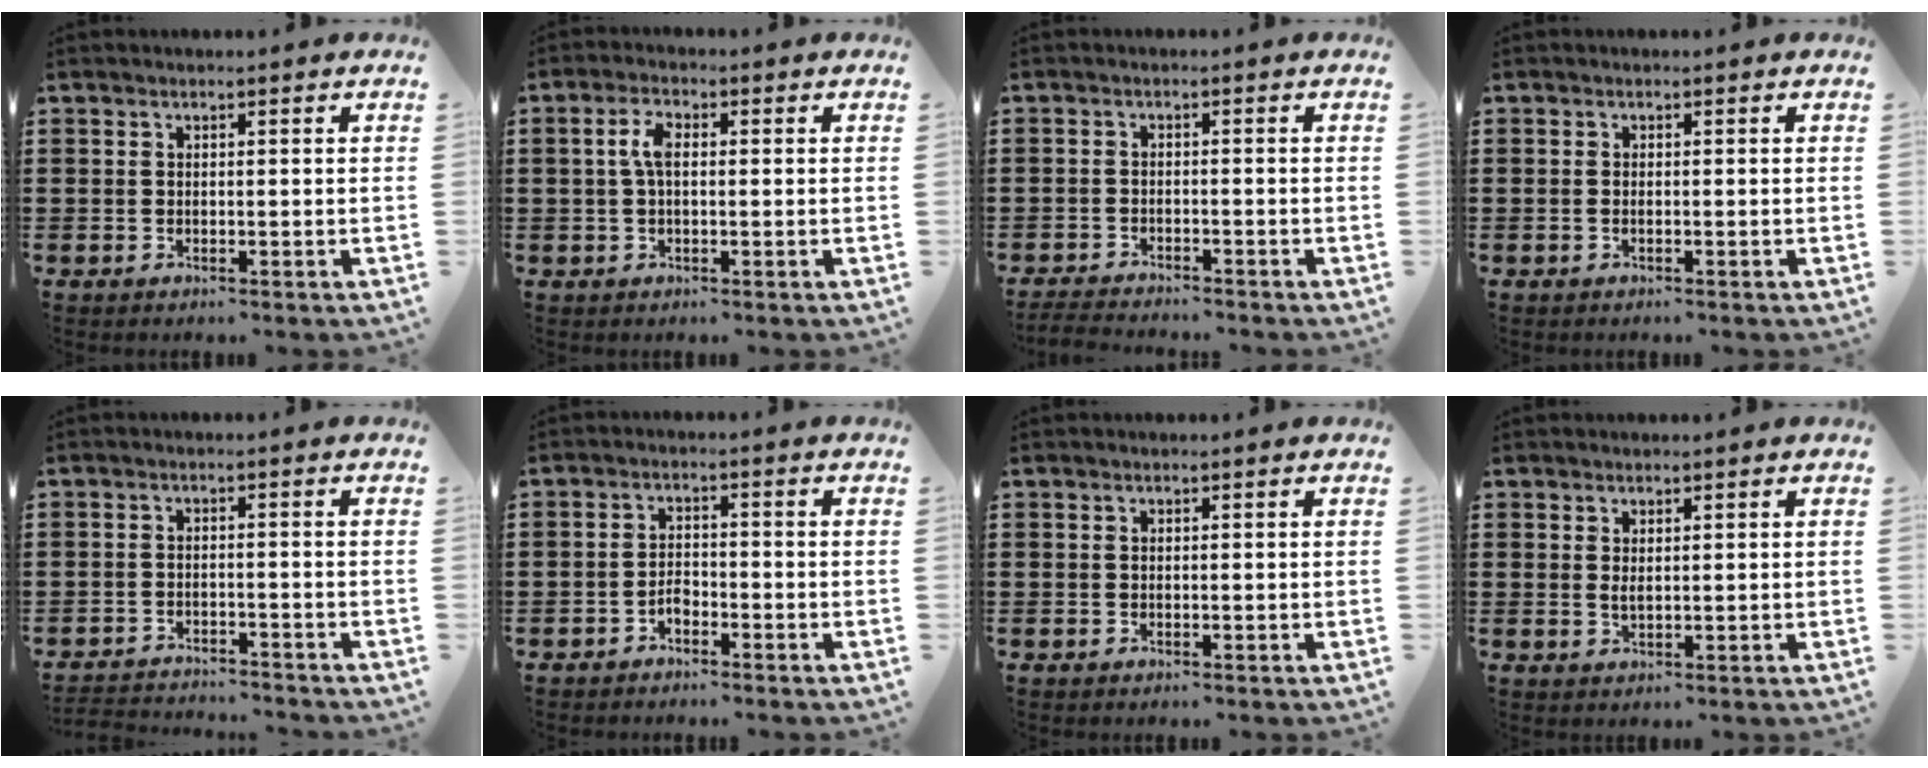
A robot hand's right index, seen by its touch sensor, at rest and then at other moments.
{"total": 4.0, "force": [0.3, 1.9, 3.5], "torque": [-0.078, 0.007, 0.001]}
{"total": 2.7, "force": [-2.7, -0.1, 0.0], "torque": [-0.012, -0.006, -0.059]}
{"total": 0.5, "force": [-0.2, 0.1, 0.5], "torque": [-0.011, -0.004, -0.002]}
{"total": 2.9, "force": [-2.8, 0.0, -0.1], "torque": [-0.004, -0.003, -0.061]}
{"total": 2.3, "force": [-1.6, 1.2, 1.0], "torque": [-0.024, 0.005, -0.034]}
{"total": 0.0}
{"total": 1.4, "force": [0.4, 0.5, 1.3], "torque": [-0.026, 0.000, 0.006]}